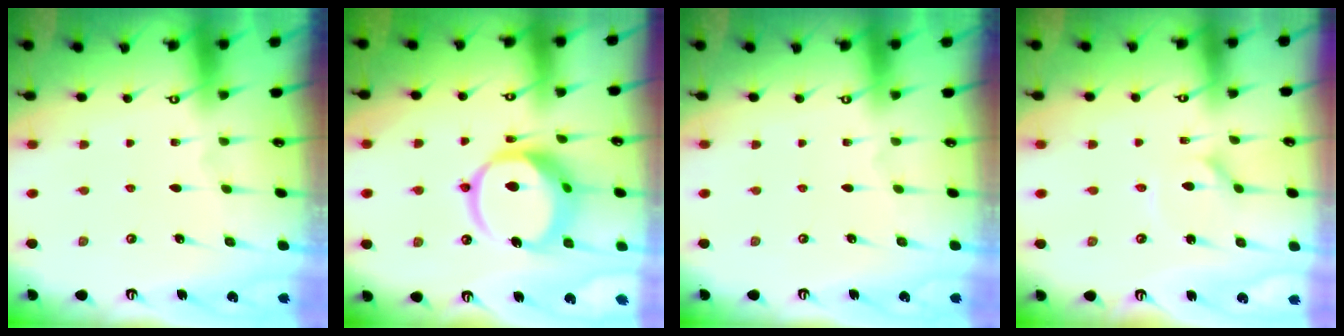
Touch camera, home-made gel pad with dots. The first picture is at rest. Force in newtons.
{"total": 14.3, "press": 14.2, "slide": 1.5}
{"total": 0.0}
{"total": 2.6, "press": 2.6, "slide": 0.4}